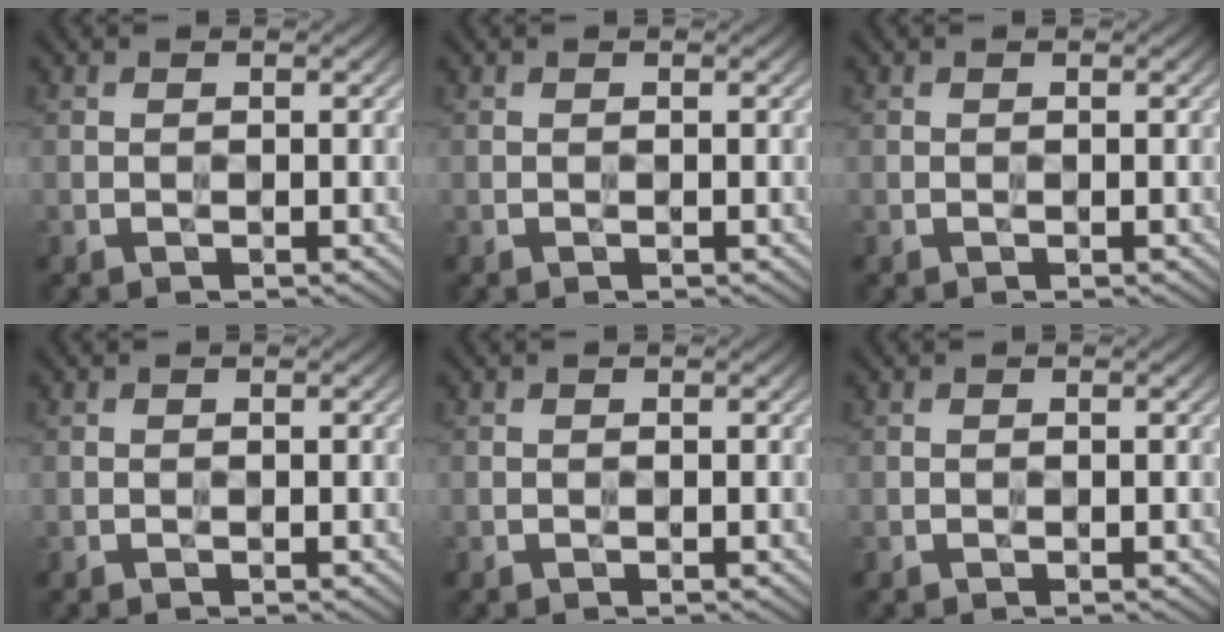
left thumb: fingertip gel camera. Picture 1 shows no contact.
{"total": 0.0}
{"total": 0.0}
{"total": 0.0}
{"total": 0.0}
{"total": 0.0}